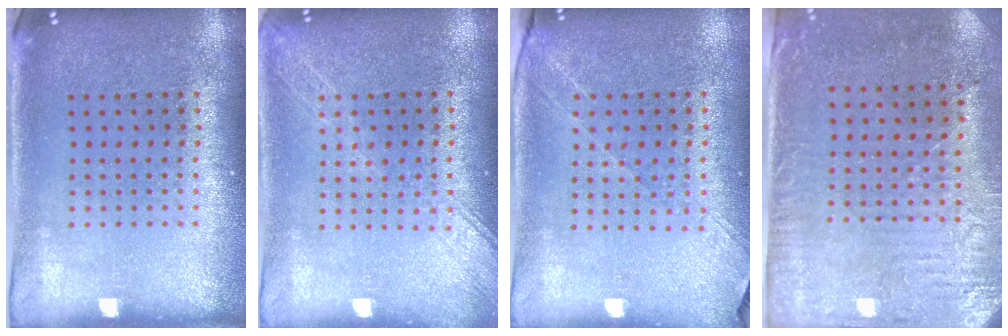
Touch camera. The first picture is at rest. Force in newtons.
{"total": 1.7, "press": 1.7, "slide": 0.2}
{"total": 1.3, "press": 1.2, "slide": 0.6}
{"total": 3.1, "press": 2.5, "slide": 1.8}